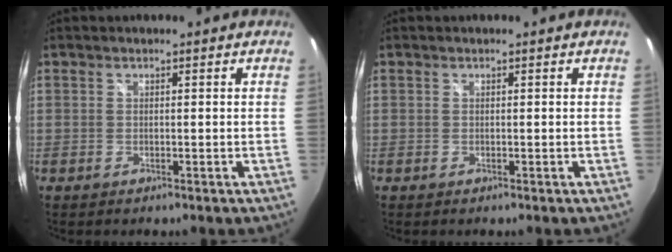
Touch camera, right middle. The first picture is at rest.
{"total": 0.0}